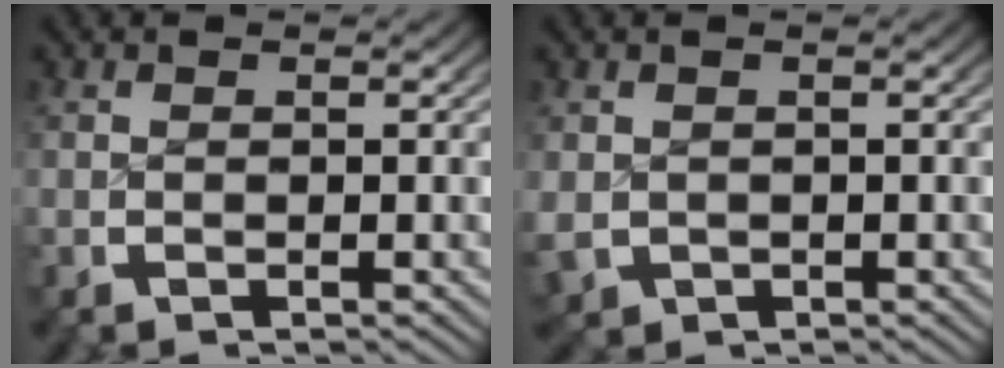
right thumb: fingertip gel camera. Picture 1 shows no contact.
{"total": 2.1, "force": [-0.4, 2.0, 0.5], "torque": [-0.021, -0.016, 0.005]}